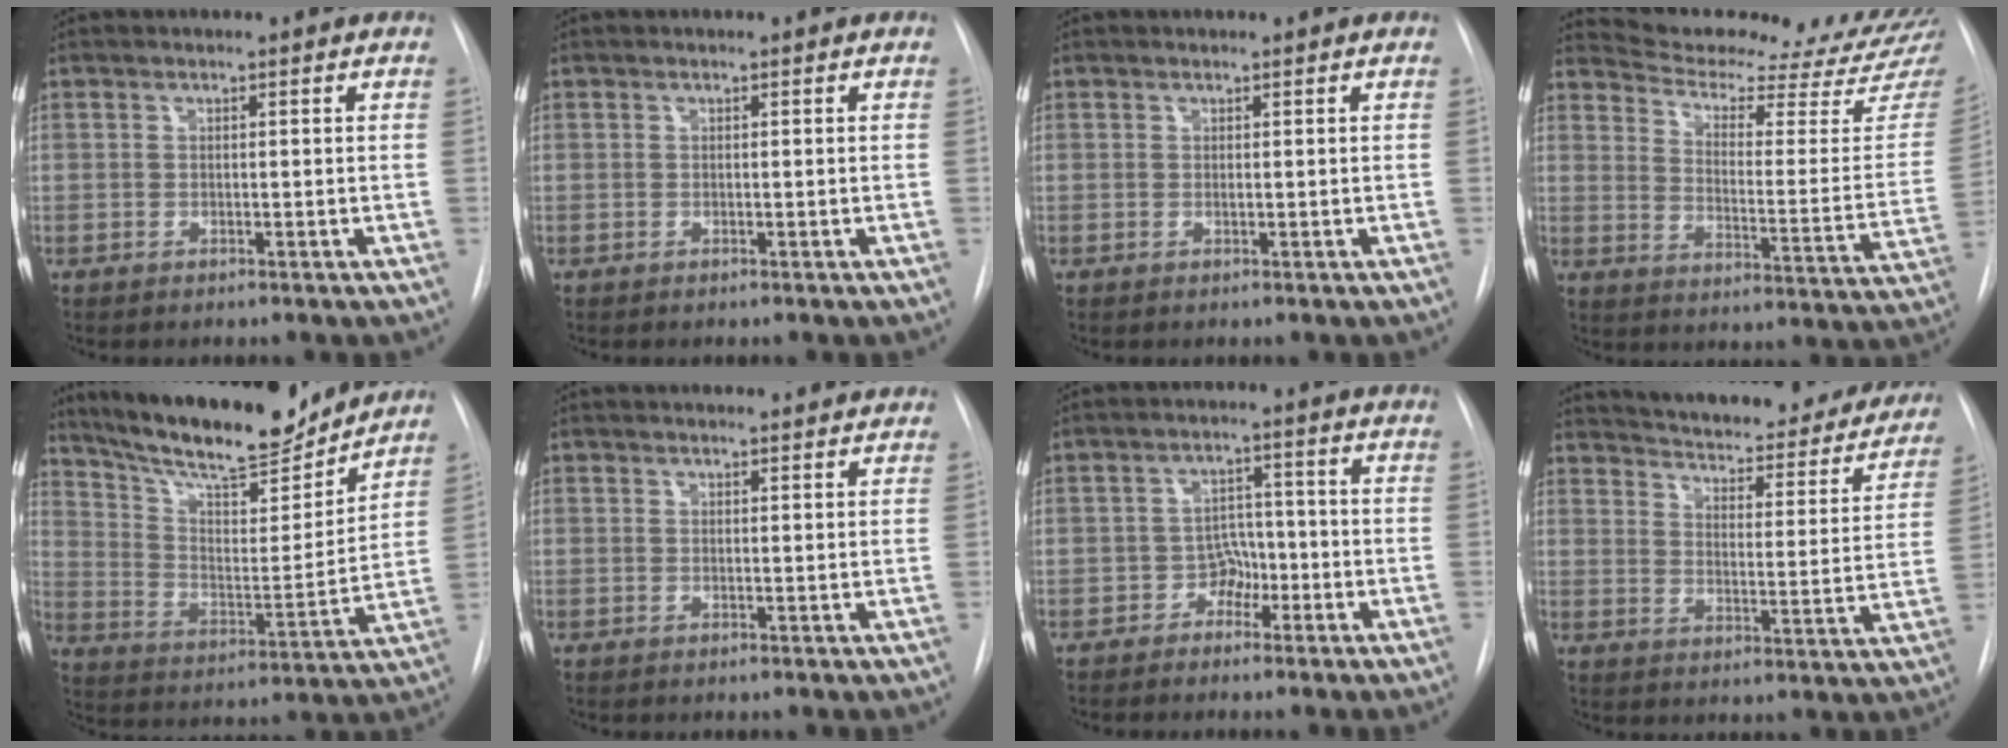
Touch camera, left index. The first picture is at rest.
{"total": 0.0}
{"total": 0.7, "force": [-0.7, 0.1, -0.1], "torque": [-0.004, -0.008, -0.009]}
{"total": 22.6, "force": [21.3, 0.1, 7.6], "torque": [-0.115, -0.115, 0.274]}
{"total": 19.3, "force": [17.0, 3.4, 8.4], "torque": [-0.148, -0.014, 0.272]}
{"total": 7.0, "force": [6.7, 1.2, 1.7], "torque": [-0.017, 0.019, 0.071]}
{"total": 3.8, "force": [-2.7, 2.5, 0.9], "torque": [-0.005, 0.006, -0.045]}
{"total": 27.9, "force": [25.2, 6.6, 10.0], "torque": [-0.159, -0.067, 0.307]}